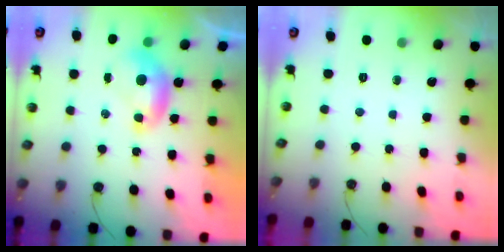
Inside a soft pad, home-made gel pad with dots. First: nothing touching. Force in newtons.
{"total": 0.0}